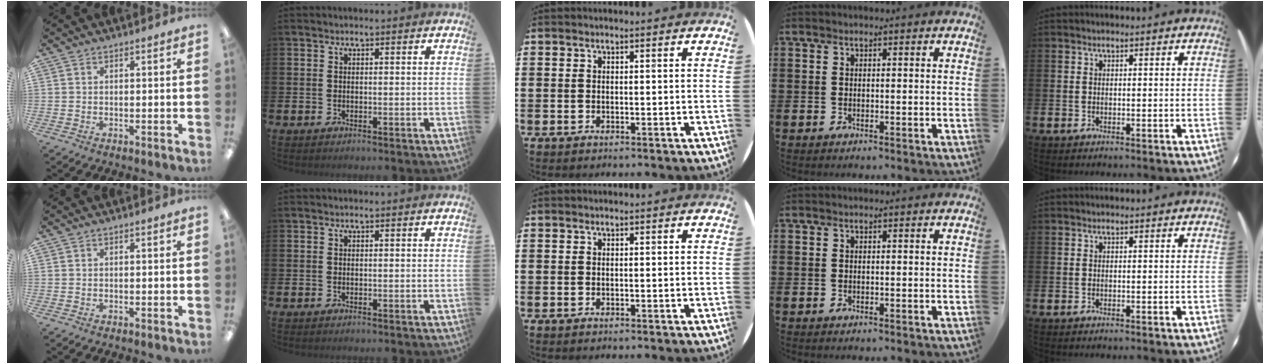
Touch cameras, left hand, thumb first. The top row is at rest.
{}